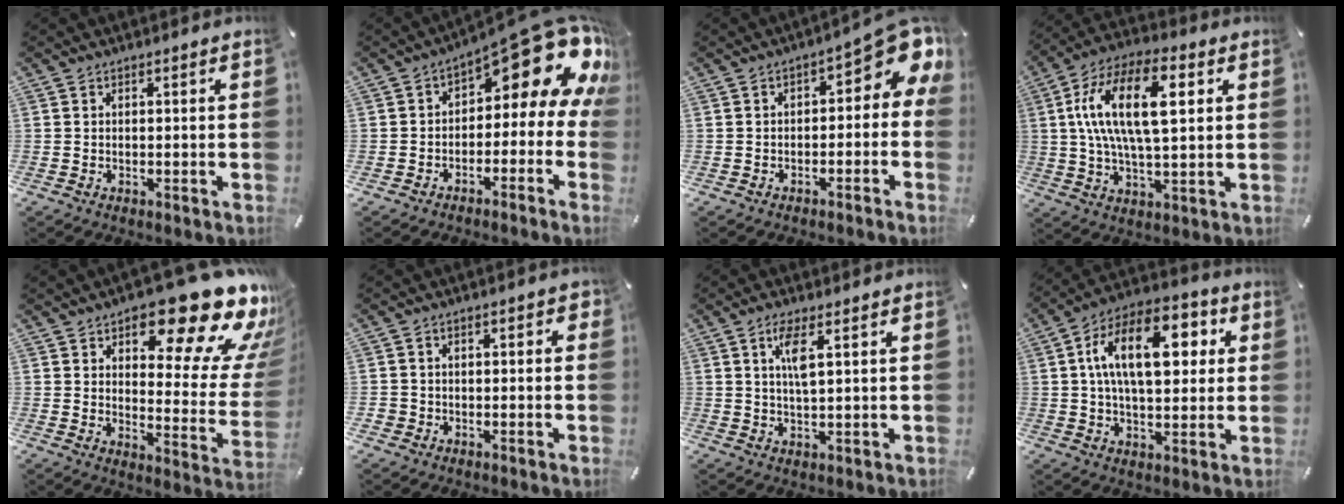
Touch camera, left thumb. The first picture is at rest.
{"total": 16.2, "force": [8.8, 6.3, 12.1], "torque": [-0.148, -0.069, 0.138]}
{"total": 9.4, "force": [3.4, 4.2, 7.8], "torque": [-0.100, -0.036, 0.057]}
{"total": 17.9, "force": [4.5, 8.1, 15.2], "torque": [-0.302, 0.006, 0.071]}
{"total": 22.7, "force": [15.5, 8.7, 14.1], "torque": [-0.174, -0.118, 0.249]}
{"total": 3.3, "force": [-1.3, 2.8, 1.1], "torque": [-0.019, 0.011, -0.027]}
{"total": 5.4, "force": [2.1, 1.2, 4.9], "torque": [-0.110, 0.001, 0.031]}
{"total": 17.9, "force": [4.8, 9.8, 14.2], "torque": [-0.243, 0.006, 0.078]}